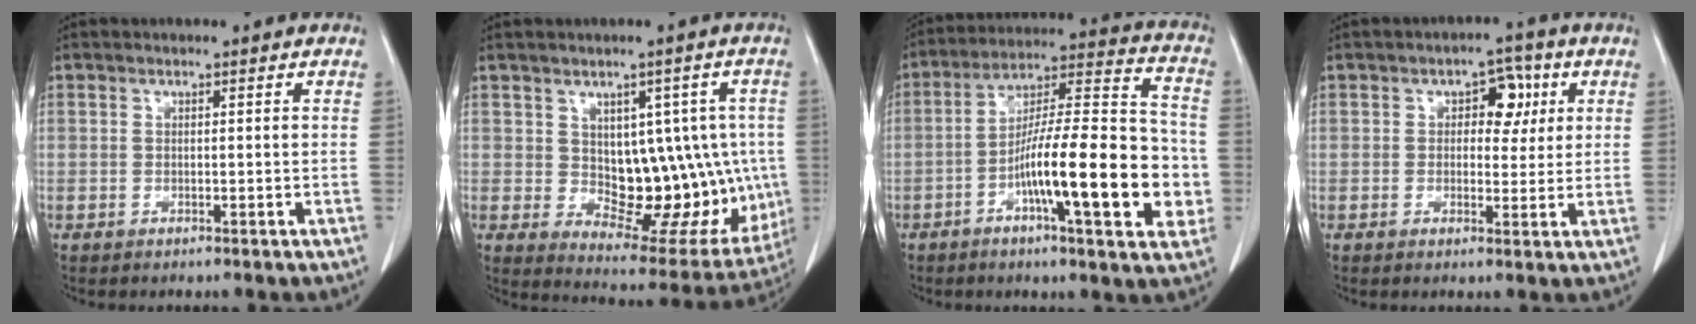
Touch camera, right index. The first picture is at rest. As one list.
[{"total": 15.3, "force": [0.3, 8.0, 13.0], "torque": [-0.147, 0.010, 0.033]}, {"total": 19.8, "force": [-5.1, 3.4, 18.8], "torque": [-0.291, 0.014, -0.076]}, {"total": 4.9, "force": [1.5, 2.9, 3.6], "torque": [-0.044, 0.014, 0.019]}]